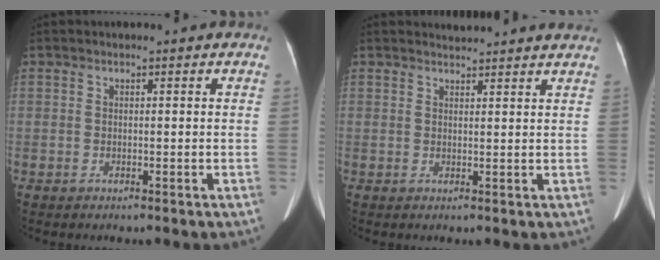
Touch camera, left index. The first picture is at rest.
{"total": 5.0, "force": [5.0, -0.3, 0.6], "torque": [-0.009, 0.009, 0.051]}